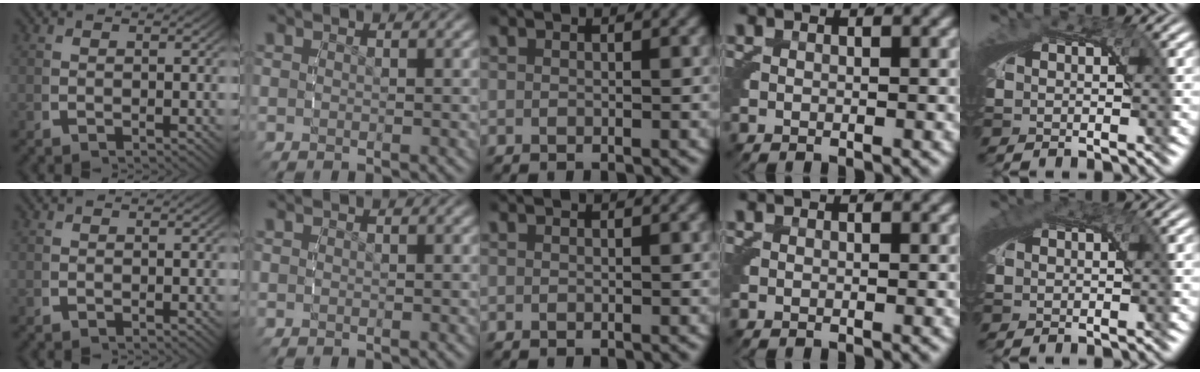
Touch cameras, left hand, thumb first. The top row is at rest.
{"little": {"total": 0.7, "force": [0.2, 0.5, 0.5], "torque": [-0.009, -0.001, 0.003]}}